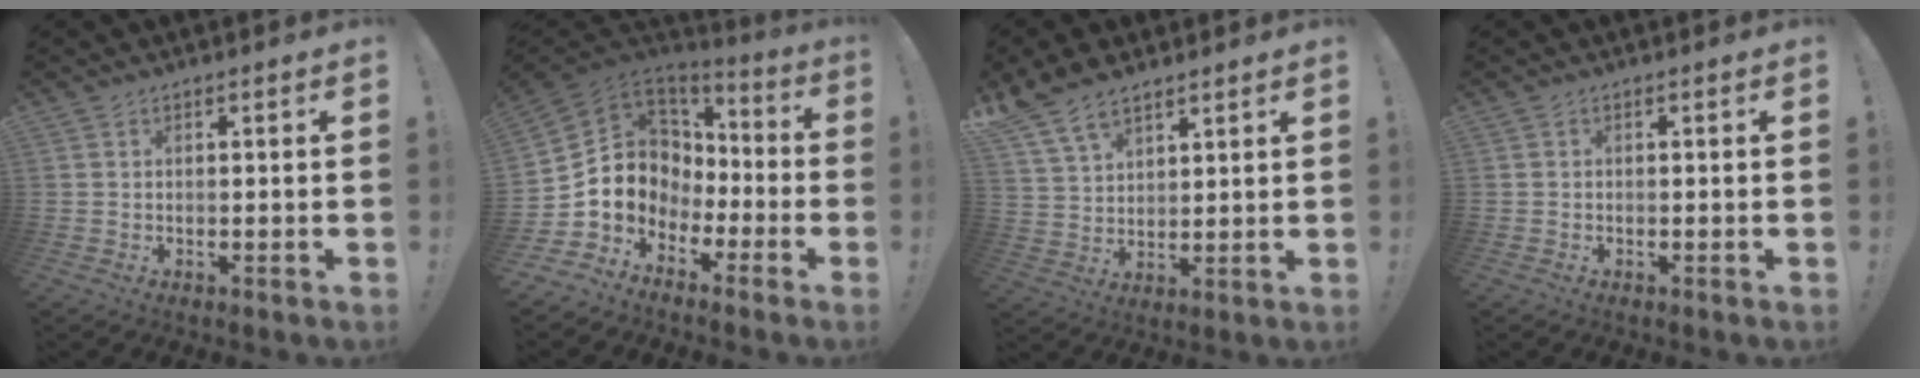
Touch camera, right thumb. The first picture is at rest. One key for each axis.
{"total": 8.9, "fx": -0.8, "fy": 8.1, "fz": 3.5, "tx": -0.063, "ty": -0.013, "tz": -0.002}
{"total": 9.8, "fx": 7.4, "fy": 4.9, "fz": 4.1, "tx": -0.081, "ty": -0.042, "tz": 0.145}
{"total": 0.0}